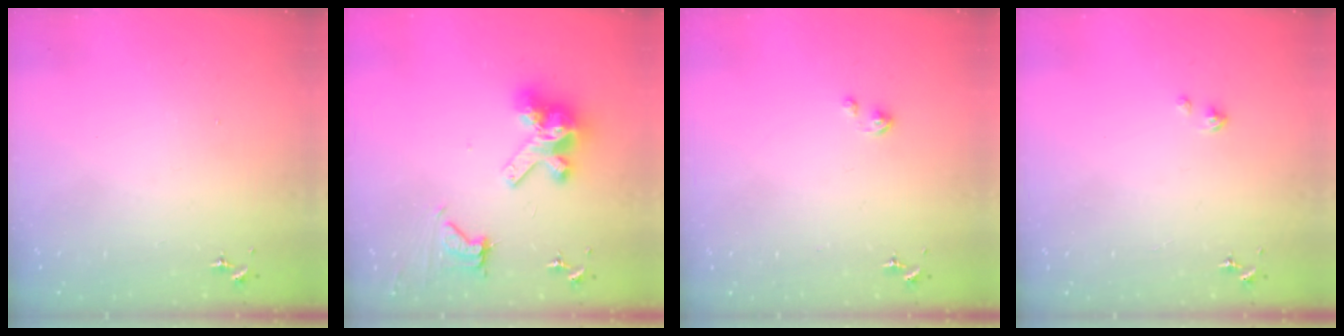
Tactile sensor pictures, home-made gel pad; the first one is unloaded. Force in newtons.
{"total": 12.7, "press": 12.6, "slide": 1.6}
{"total": 1.1, "press": 1.1, "slide": 0.2}
{"total": 1.9, "press": 1.9, "slide": 0.2}